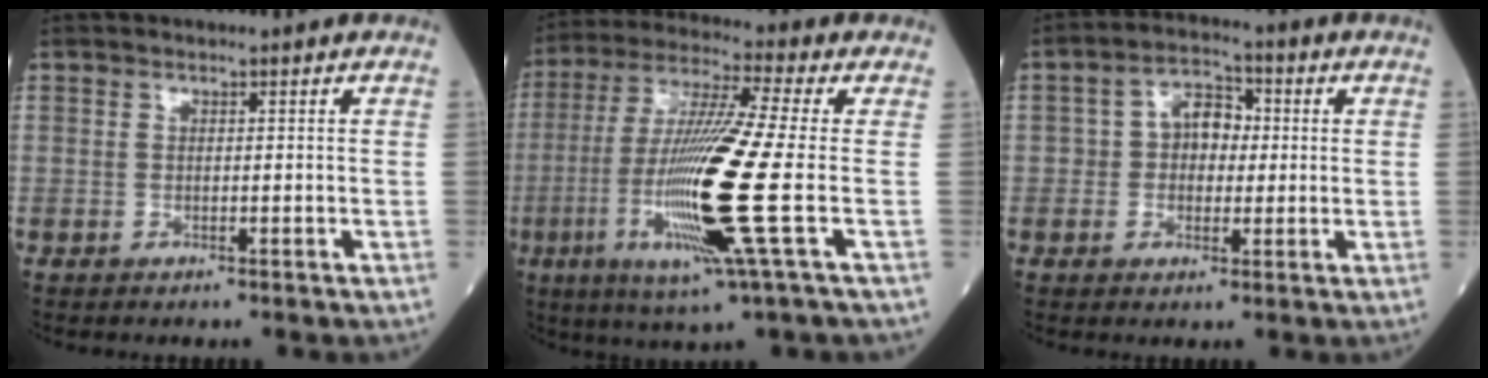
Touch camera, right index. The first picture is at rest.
{"total": 16.9, "force": [-3.5, -0.7, 16.5], "torque": [-0.337, -0.017, -0.077]}
{"total": 6.1, "force": [0.5, 4.1, 4.5], "torque": [-0.076, 0.026, 0.006]}